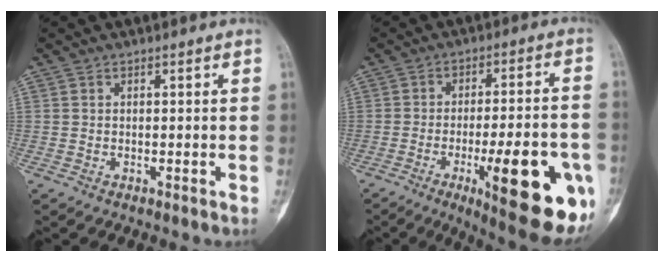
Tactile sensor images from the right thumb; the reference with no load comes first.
{"total": 21.6, "force": [-7.5, 5.8, 19.5], "torque": [-0.219, 0.005, -0.090]}